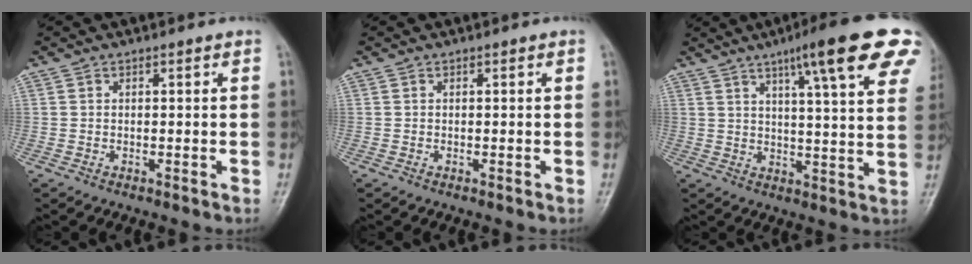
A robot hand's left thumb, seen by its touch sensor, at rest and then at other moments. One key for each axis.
{"total": 0.0}
{"total": 19.3, "fx": 10.6, "fy": 3.0, "fz": 15.8, "tx": -0.200, "ty": -0.023, "tz": 0.135}